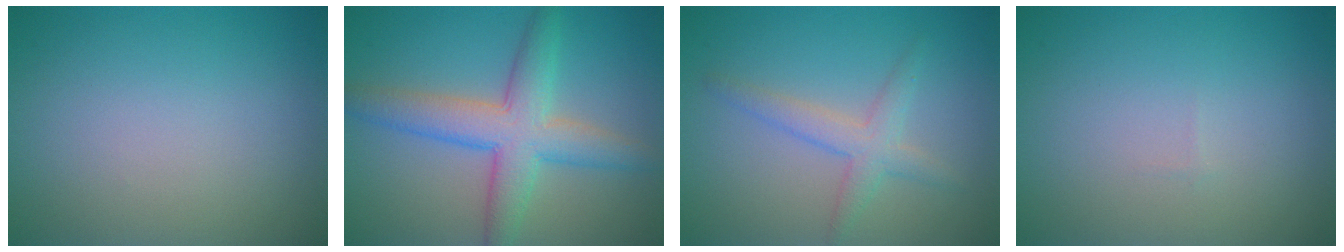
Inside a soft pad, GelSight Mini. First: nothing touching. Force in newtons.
{"total": 6.0, "press": 6.0, "slide": 0.1}
{"total": 2.6, "press": 2.6, "slide": 0.2}
{"total": 0.0}